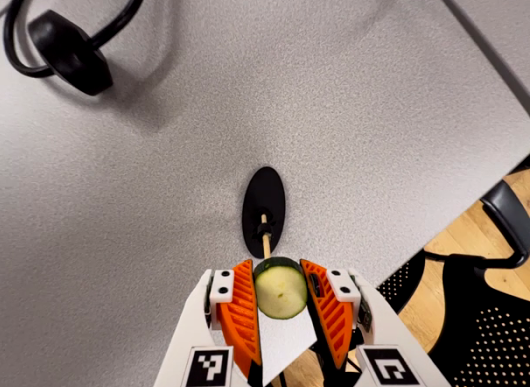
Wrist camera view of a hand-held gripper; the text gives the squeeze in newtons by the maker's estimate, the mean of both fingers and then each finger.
{"total": 8.1, "left": 8.2, "right": 8.0}